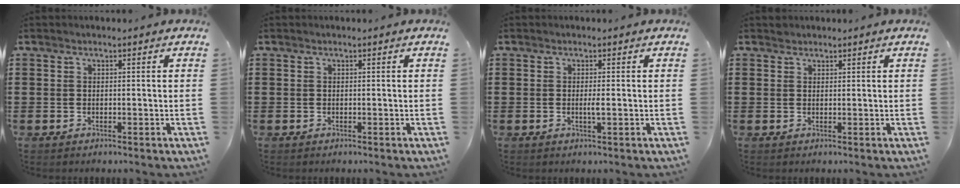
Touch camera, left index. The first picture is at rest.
{"total": 0.0}
{"total": 1.3, "force": [-0.1, 0.0, 1.3], "torque": [-0.025, -0.004, -0.002]}
{"total": 1.0, "force": [0.9, 0.4, 0.0], "torque": [0.000, 0.001, 0.018]}